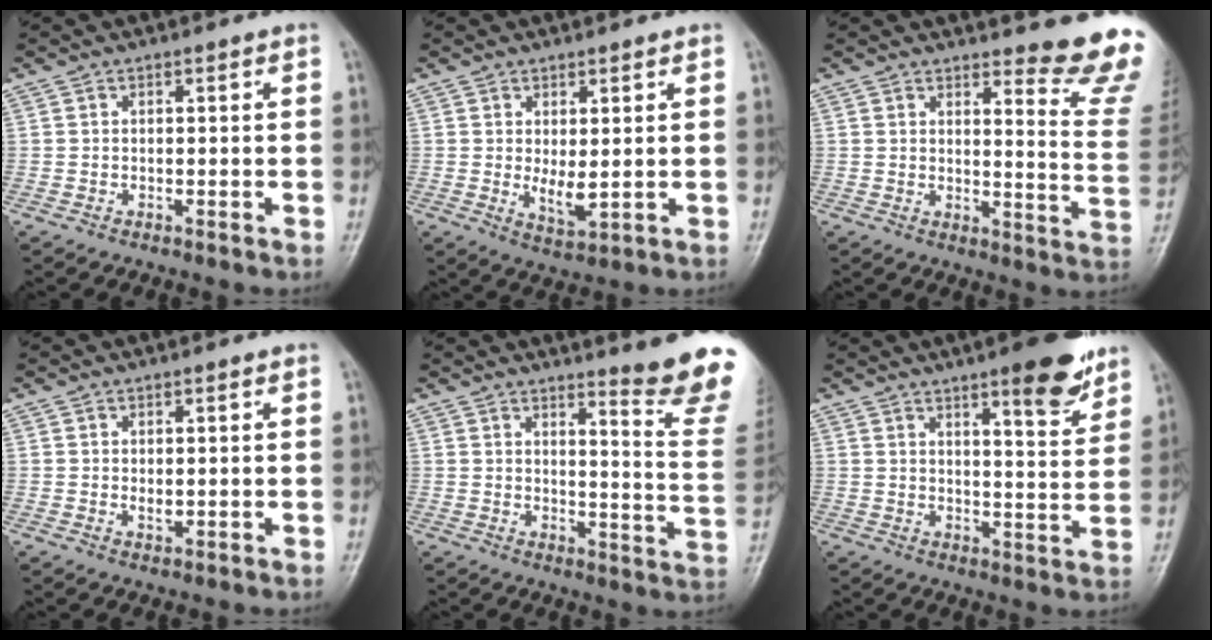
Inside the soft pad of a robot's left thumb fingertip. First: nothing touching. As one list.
[{"total": 4.3, "force": [0.4, 1.6, 3.9], "torque": [-0.063, -0.016, 0.015]}, {"total": 13.1, "force": [11.9, 1.3, 5.3], "torque": [-0.040, -0.142, 0.124]}, {"total": 1.5, "force": [0.3, 0.7, 1.2], "torque": [-0.019, -0.006, 0.008]}, {"total": 14.8, "force": [12.2, 0.6, 8.3], "torque": [-0.084, -0.132, 0.143]}, {"total": 10.7, "force": [7.2, 2.4, 7.6], "torque": [-0.082, -0.044, 0.097]}]